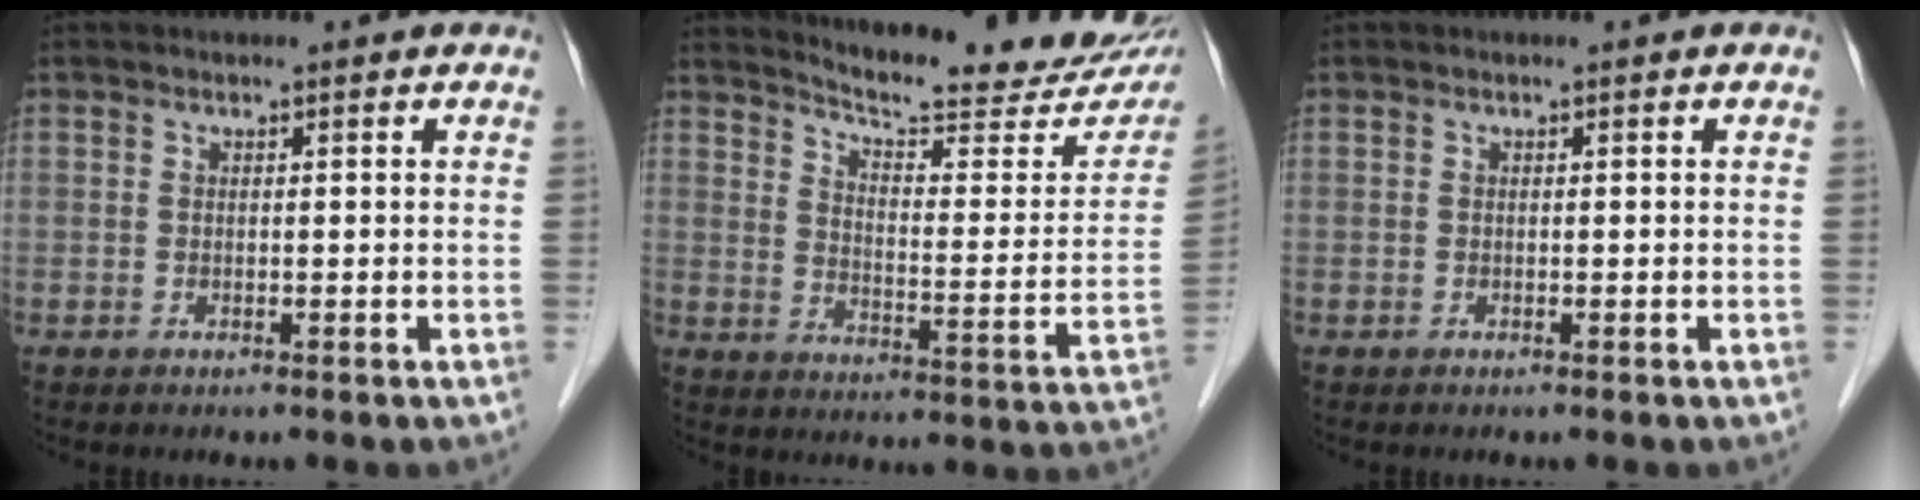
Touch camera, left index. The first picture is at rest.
{"total": 21.4, "force": [19.4, 2.6, 8.8], "torque": [-0.119, -0.073, 0.239]}
{"total": 0.0}